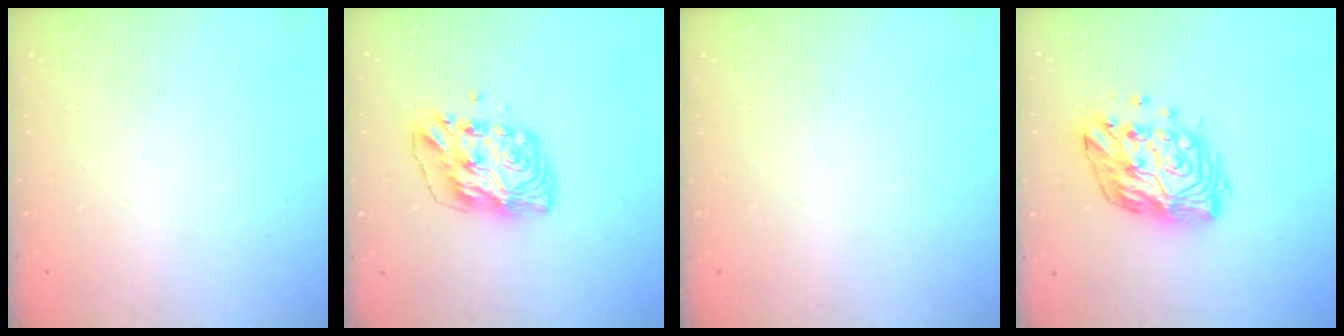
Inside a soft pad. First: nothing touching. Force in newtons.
{"total": 8.5, "press": 8.4, "slide": 1.3}
{"total": 0.0}
{"total": 14.2, "press": 14.2, "slide": 1.3}